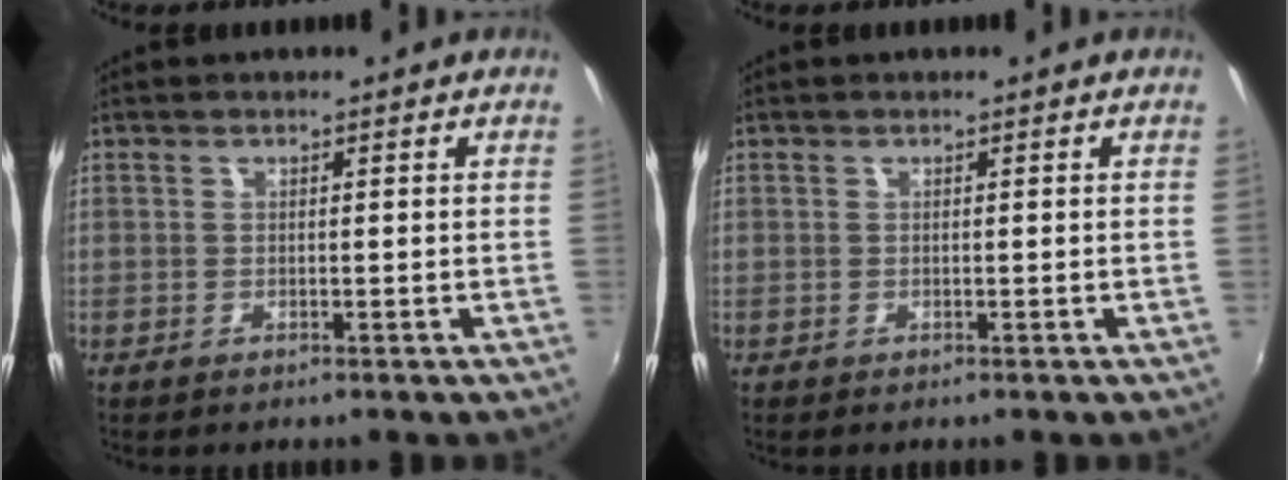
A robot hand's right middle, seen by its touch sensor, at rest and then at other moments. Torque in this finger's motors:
{"motor_torque": [0.08, -0.08, 0.01, 0.00]}